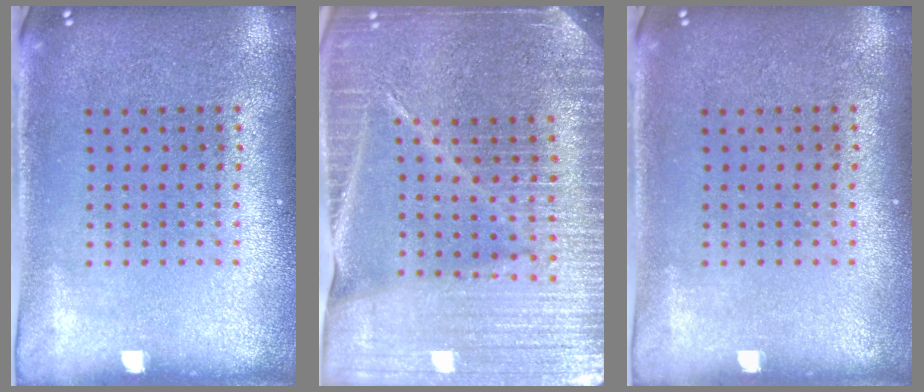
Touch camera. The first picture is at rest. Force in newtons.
{"total": 5.0, "press": 4.5, "slide": 2.2}
{"total": 0.0}